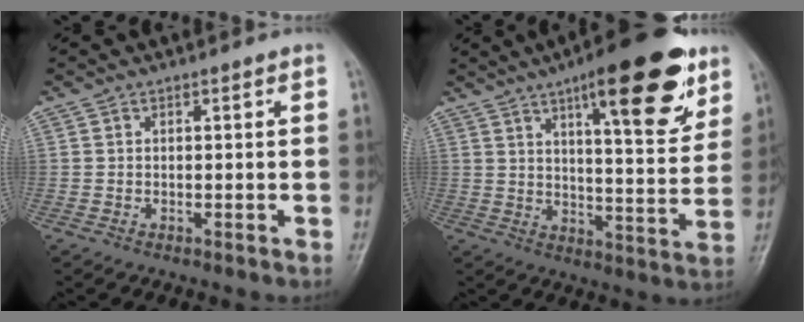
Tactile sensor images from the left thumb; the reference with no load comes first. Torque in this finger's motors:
{"motor_torque": [0.98, 0.32, 1.56, -1.21, 0.35]}